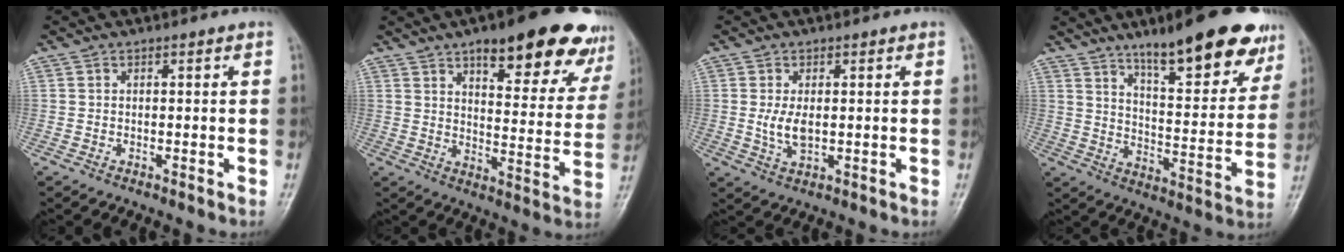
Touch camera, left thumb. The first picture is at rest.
{"total": 21.8, "force": [13.9, 7.3, 15.2], "torque": [-0.153, -0.045, 0.183]}
{"total": 4.2, "force": [0.2, 2.1, 3.6], "torque": [-0.072, -0.011, 0.008]}
{"total": 21.4, "force": [14.2, 5.8, 14.8], "torque": [-0.166, -0.062, 0.212]}